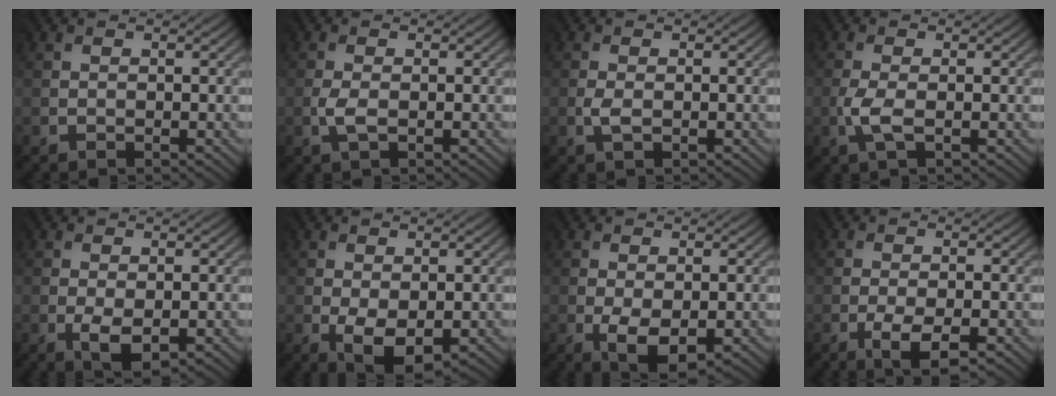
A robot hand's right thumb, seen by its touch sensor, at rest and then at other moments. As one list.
[{"total": 1.2, "force": [-0.6, 0.3, 1.0], "torque": [-0.030, -0.001, -0.014]}, {"total": 0.8, "force": [-0.4, 0.3, 0.6], "torque": [-0.018, 0.000, -0.007]}, {"total": 2.1, "force": [-0.9, 0.5, 1.8], "torque": [-0.053, -0.001, -0.023]}, {"total": 3.0, "force": [-1.2, 1.4, 2.4], "torque": [-0.055, -0.007, -0.017]}, {"total": 4.7, "force": [-1.4, 2.5, 3.7], "torque": [-0.085, -0.015, -0.017]}, {"total": 4.3, "force": [-1.5, 2.1, 3.4], "torque": [-0.079, -0.010, -0.021]}, {"total": 4.2, "force": [-2.6, 1.0, 3.2], "torque": [-0.065, -0.005, -0.047]}]